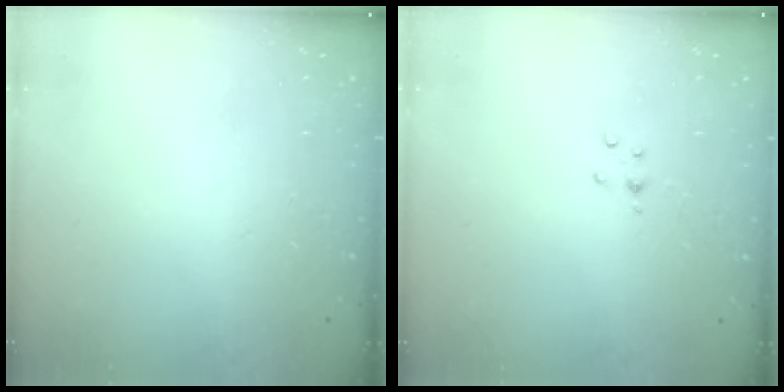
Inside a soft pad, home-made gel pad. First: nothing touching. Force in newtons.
{"total": 2.6, "press": 2.6, "slide": 0.3}